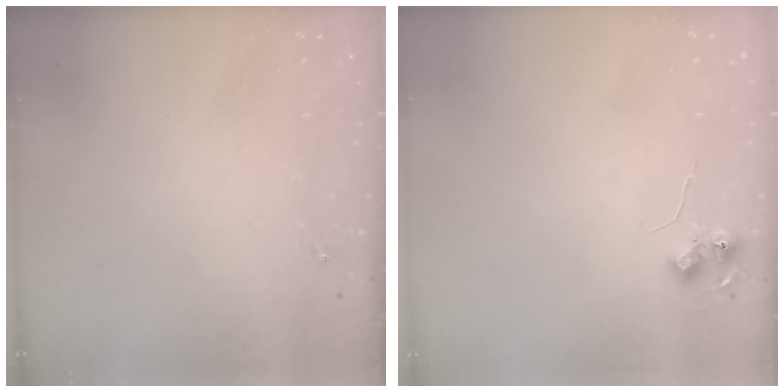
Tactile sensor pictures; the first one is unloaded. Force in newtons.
{"total": 5.6, "press": 5.6, "slide": 0.8}